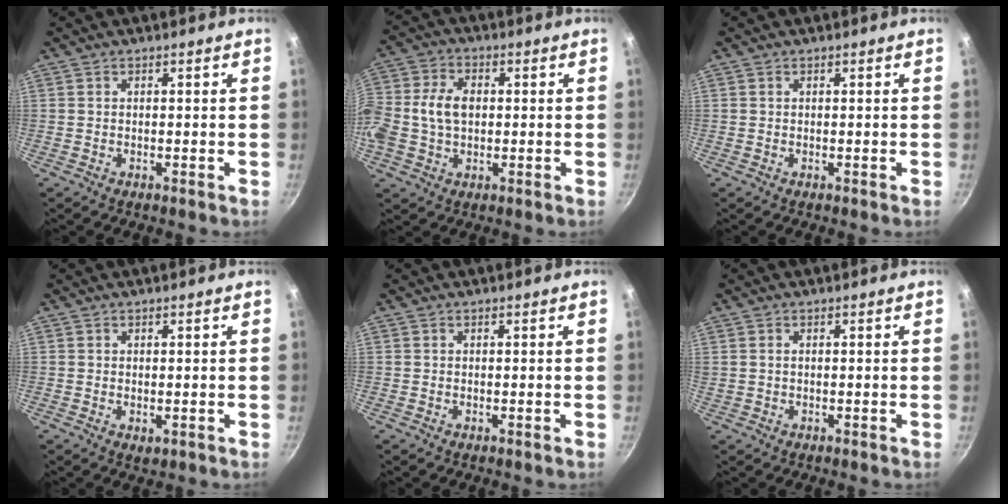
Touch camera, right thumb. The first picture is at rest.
{"total": 13.7, "force": [0.2, 9.7, 9.7], "torque": [-0.235, 0.016, 0.007]}
{"total": 0.0}
{"total": 1.3, "force": [-0.3, 0.8, 1.0], "torque": [-0.012, -0.004, -0.001]}
{"total": 0.0}
{"total": 0.8, "force": [0.1, 0.6, 0.5], "torque": [-0.009, 0.002, 0.004]}